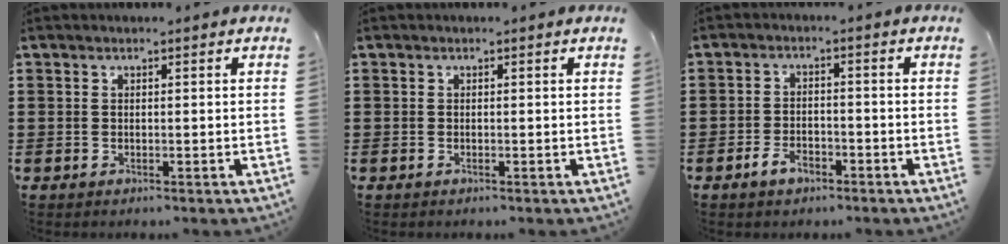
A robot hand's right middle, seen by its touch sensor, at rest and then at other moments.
{"total": 0.0}
{"total": 3.4, "force": [-2.4, 1.7, 1.7], "torque": [-0.038, 0.003, -0.049]}